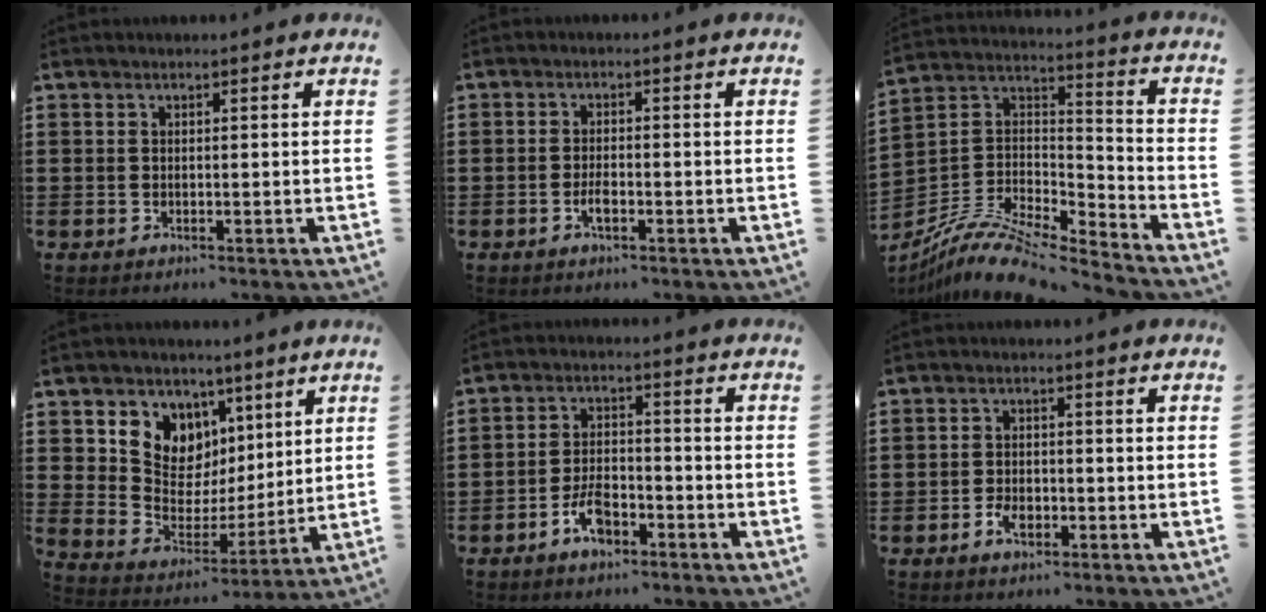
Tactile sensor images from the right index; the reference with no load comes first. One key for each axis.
{"total": 2.4, "fx": -1.1, "fy": 0.8, "fz": 2.0, "tx": -0.046, "ty": -0.002, "tz": -0.022}
{"total": 10.4, "fx": -8.7, "fy": 2.7, "fz": 4.9, "tx": -0.099, "ty": 0.017, "tz": -0.173}
{"total": 7.7, "fx": 4.2, "fy": 6.3, "fz": 1.4, "tx": -0.063, "ty": -0.041, "tz": 0.077}
{"total": 5.7, "fx": -3.4, "fy": 2.7, "fz": 3.7, "tx": -0.080, "ty": 0.006, "tz": -0.067}
{"total": 3.2, "fx": -1.6, "fy": 1.8, "fz": 2.1, "tx": -0.039, "ty": 0.002, "tz": -0.029}